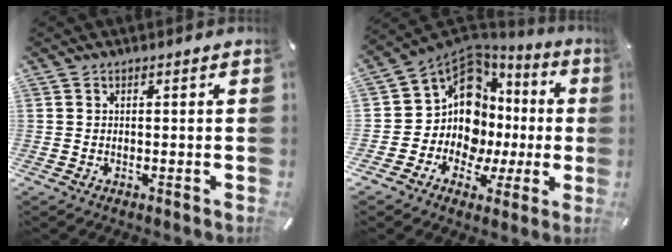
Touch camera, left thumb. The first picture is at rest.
{"total": 13.6, "force": [2.1, 11.8, 6.4], "torque": [-0.148, -0.048, 0.051]}